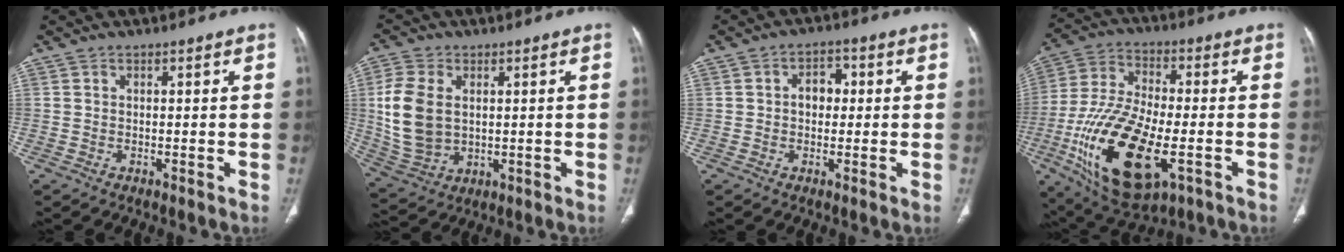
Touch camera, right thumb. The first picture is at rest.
{"total": 12.1, "force": [1.5, 8.2, 8.9], "torque": [-0.187, -0.006, 0.040]}
{"total": 4.3, "force": [0.3, 3.2, 2.8], "torque": [-0.024, 0.013, -0.003]}
{"total": 22.5, "force": [-7.2, 10.1, 18.8], "torque": [-0.378, 0.003, -0.114]}